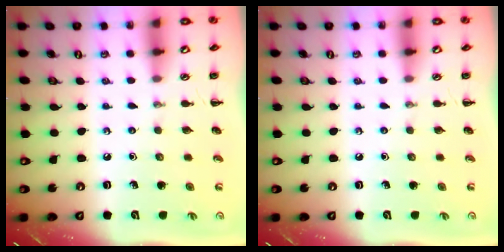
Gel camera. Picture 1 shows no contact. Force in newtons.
{"total": 0.0}